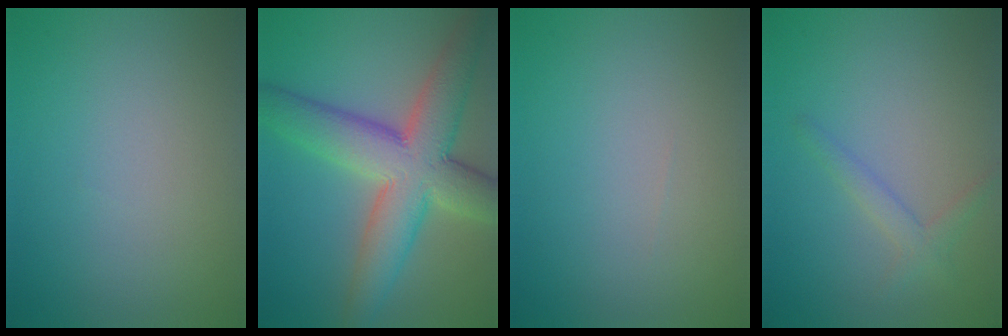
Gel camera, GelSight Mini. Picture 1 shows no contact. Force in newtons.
{"total": 9.6, "press": 9.6, "slide": 0.4}
{"total": 0.0}
{"total": 1.7, "press": 1.7, "slide": 0.1}